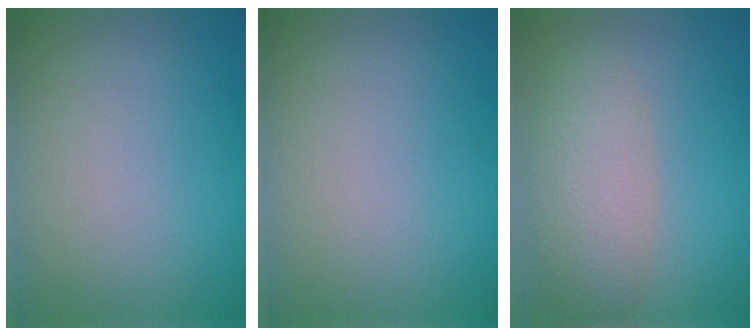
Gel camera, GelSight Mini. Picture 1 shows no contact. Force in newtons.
{"total": 0.0}
{"total": 4.7, "press": 4.7, "slide": 0.2}